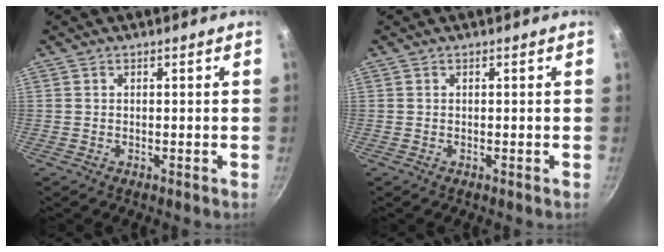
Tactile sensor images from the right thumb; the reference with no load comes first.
{"total": 0.0}